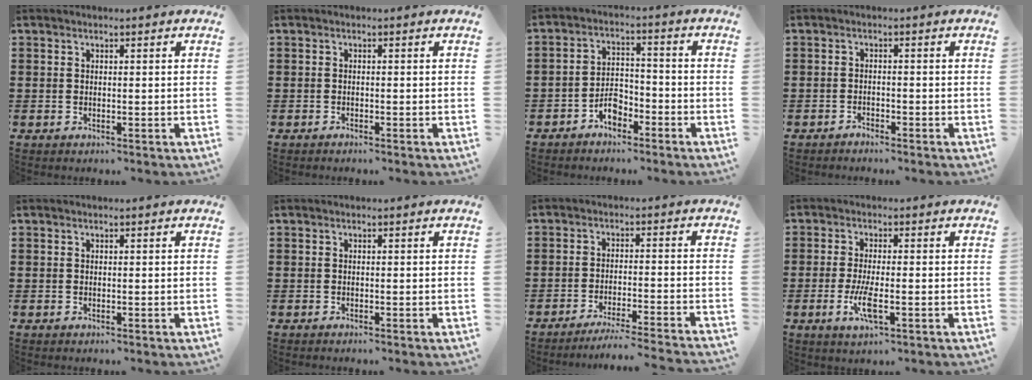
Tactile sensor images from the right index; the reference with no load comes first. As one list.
[{"total": 0.6, "force": [-0.6, 0.0, 0.1], "torque": [-0.002, -0.002, -0.011]}, {"total": 4.4, "force": [-3.1, 2.1, 2.3], "torque": [-0.045, 0.008, -0.059]}, {"total": 1.3, "force": [-1.3, 0.1, 0.0], "torque": [-0.003, 0.003, -0.027]}, {"total": 0.0}, {"total": 0.0}, {"total": 3.8, "force": [-3.6, -0.7, 1.3], "torque": [-0.022, -0.007, -0.072]}, {"total": 4.7, "force": [-1.6, 0.9, 4.3], "torque": [-0.098, -0.014, -0.034]}]